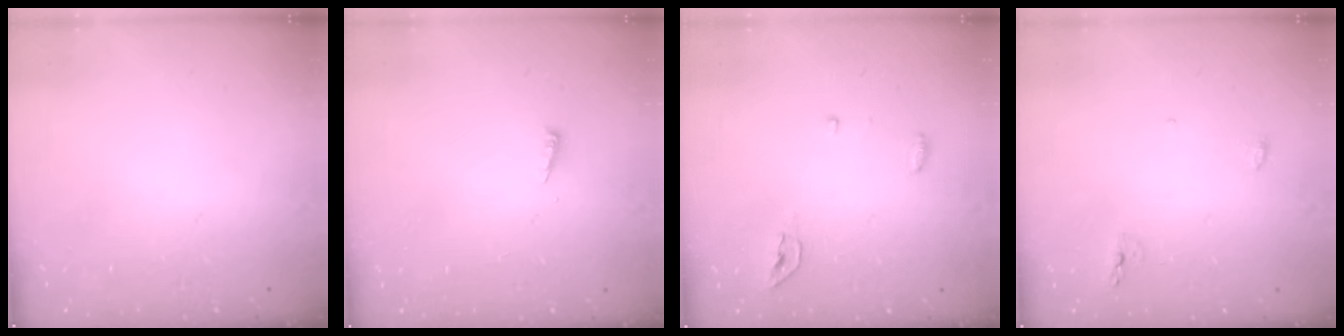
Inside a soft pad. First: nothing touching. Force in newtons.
{"total": 3.5, "press": 3.4, "slide": 0.3}
{"total": 4.5, "press": 4.2, "slide": 1.5}
{"total": 4.3, "press": 4.2, "slide": 0.9}